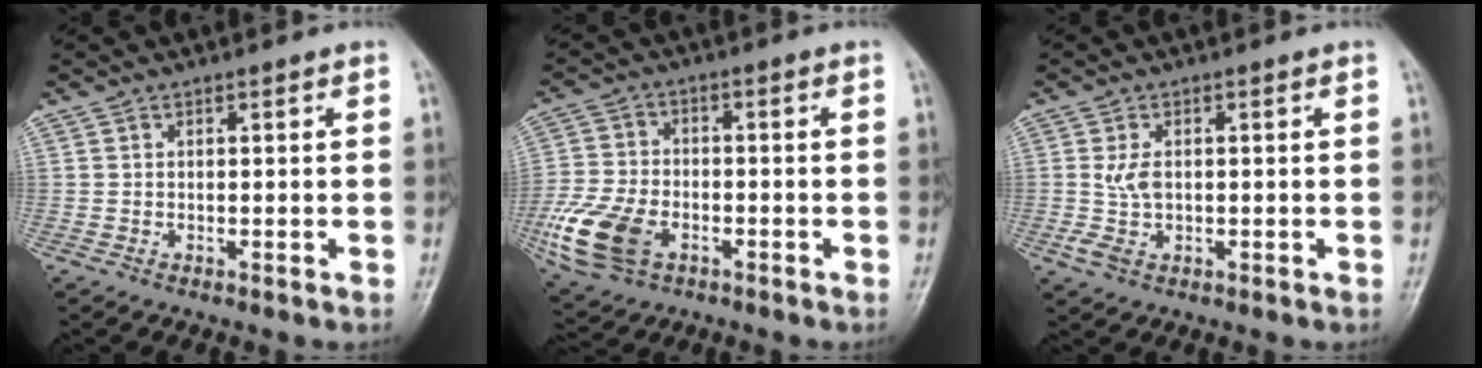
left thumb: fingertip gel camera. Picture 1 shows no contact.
{"total": 12.7, "force": [-4.8, 8.1, 8.6], "torque": [-0.183, 0.004, -0.091]}
{"total": 3.8, "force": [-0.1, 2.3, 3.0], "torque": [-0.064, 0.001, 0.001]}